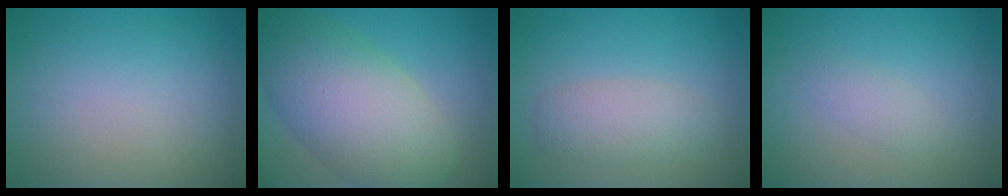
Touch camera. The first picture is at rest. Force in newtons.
{"total": 10.4, "press": 10.4, "slide": 0.6}
{"total": 3.0, "press": 3.0, "slide": 0.2}
{"total": 1.4, "press": 1.4, "slide": 0.0}